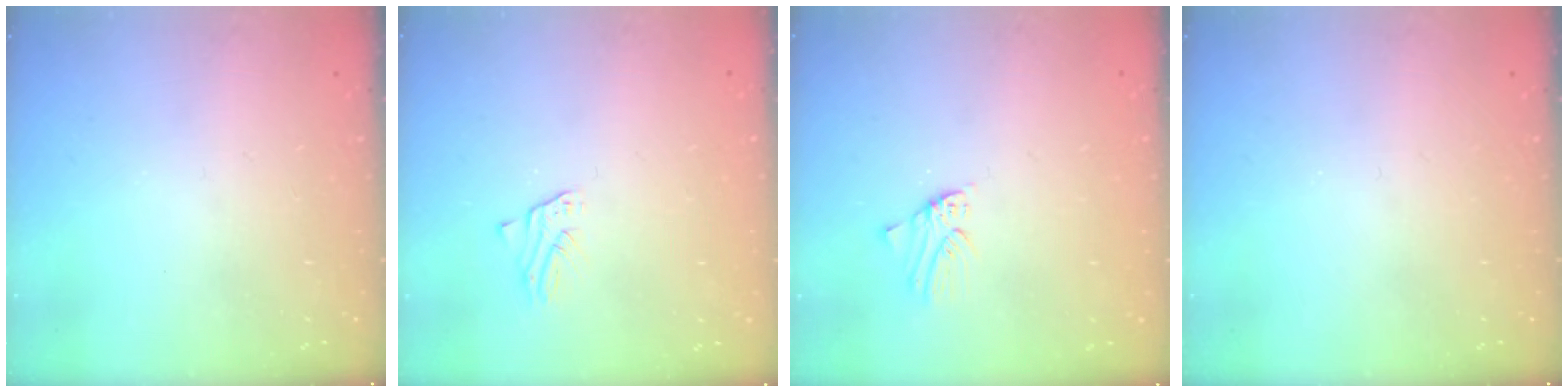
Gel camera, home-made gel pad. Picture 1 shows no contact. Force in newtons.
{"total": 1.4, "press": 1.4, "slide": 0.0}
{"total": 0.7, "press": 0.7, "slide": 0.1}
{"total": 0.0}